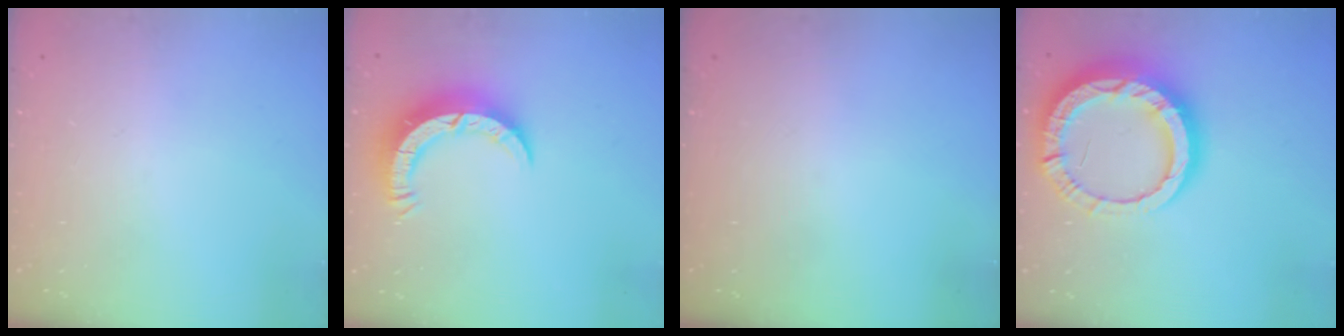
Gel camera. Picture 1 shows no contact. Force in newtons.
{"total": 8.0, "press": 7.9, "slide": 0.7}
{"total": 0.0}
{"total": 17.4, "press": 17.3, "slide": 1.8}